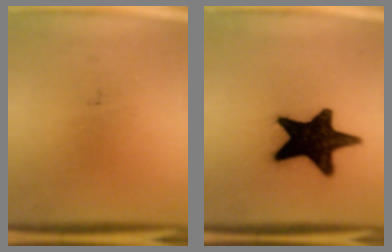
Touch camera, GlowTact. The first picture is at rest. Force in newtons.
{"total": 18.0}